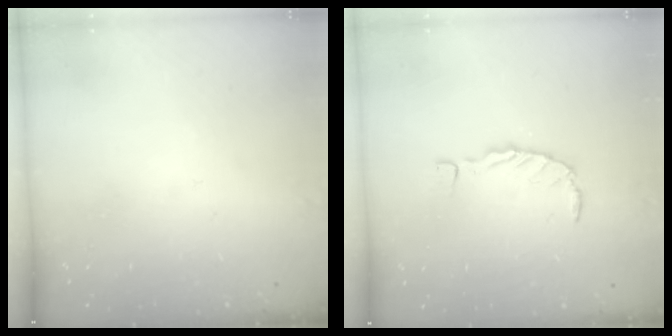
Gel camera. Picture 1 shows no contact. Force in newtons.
{"total": 0.0}